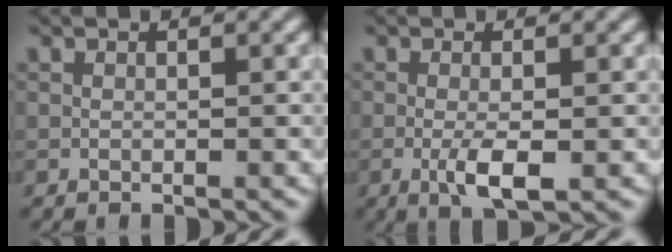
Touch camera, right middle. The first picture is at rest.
{"total": 2.9, "force": [-0.8, 0.7, 2.7], "torque": [-0.054, -0.006, -0.015]}